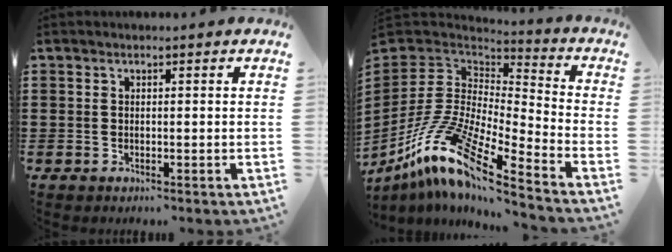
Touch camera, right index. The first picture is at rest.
{"total": 14.2, "force": [-9.7, 3.5, 9.8], "torque": [-0.226, 0.005, -0.198]}